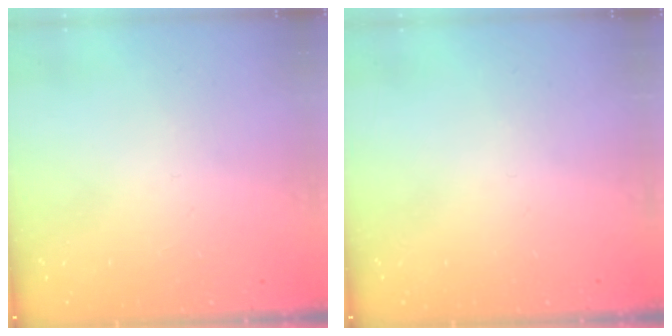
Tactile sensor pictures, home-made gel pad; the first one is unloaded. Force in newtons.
{"total": 0.0}